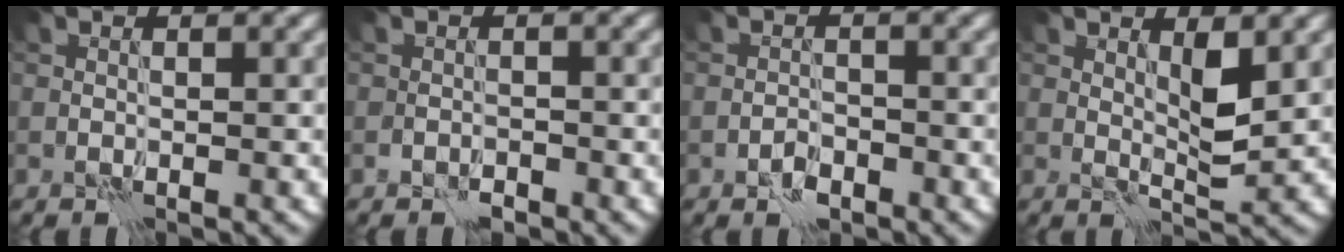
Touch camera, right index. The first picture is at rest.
{"total": 0.8, "force": [-0.6, 0.4, 0.1], "torque": [0.000, 0.001, -0.013]}
{"total": 1.8, "force": [-1.2, 1.0, 0.9], "torque": [-0.012, 0.004, -0.024]}
{"total": 2.5, "force": [1.0, 0.6, 2.2], "torque": [-0.039, -0.007, 0.019]}